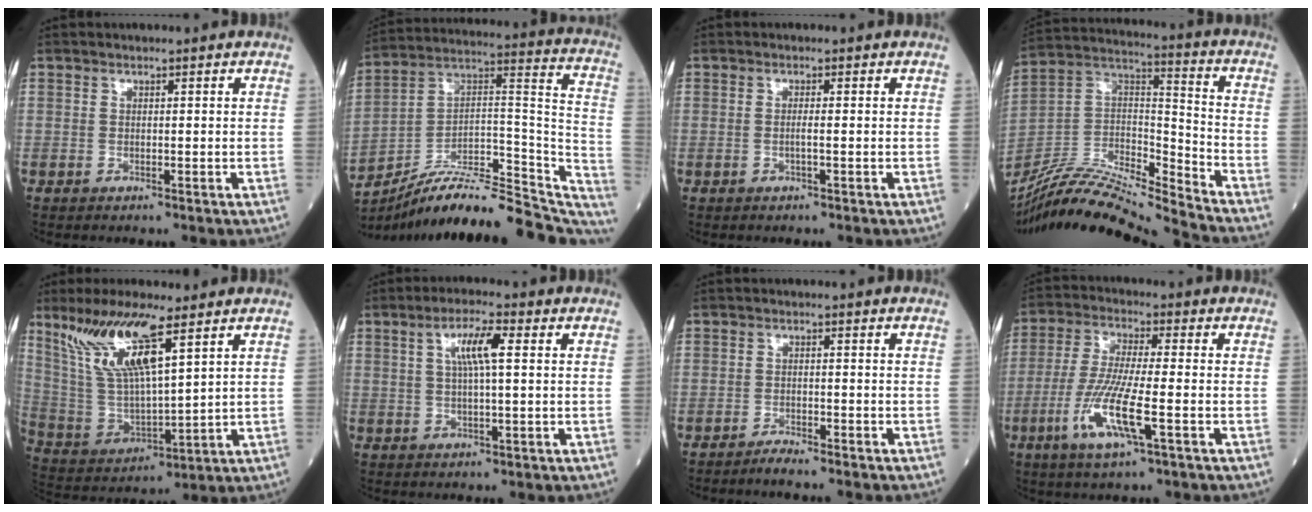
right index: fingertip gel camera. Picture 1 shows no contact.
{"total": 24.1, "force": [-21.0, 4.7, 10.7], "torque": [-0.118, 0.043, -0.322]}
{"total": 1.1, "force": [-0.2, -0.2, 1.1], "torque": [-0.022, 0.000, -0.006]}
{"total": 21.4, "force": [-20.1, -0.3, 7.3], "torque": [-0.159, 0.008, -0.359]}
{"total": 14.2, "force": [8.3, 2.4, 11.2], "torque": [-0.240, 0.001, 0.169]}
{"total": 5.7, "force": [1.5, 0.6, 5.5], "torque": [-0.103, 0.008, 0.028]}
{"total": 2.1, "force": [-2.0, -0.2, 0.7], "torque": [-0.016, -0.002, -0.035]}
{"total": 10.5, "force": [-3.7, 0.7, 9.8], "torque": [-0.203, -0.015, -0.074]}